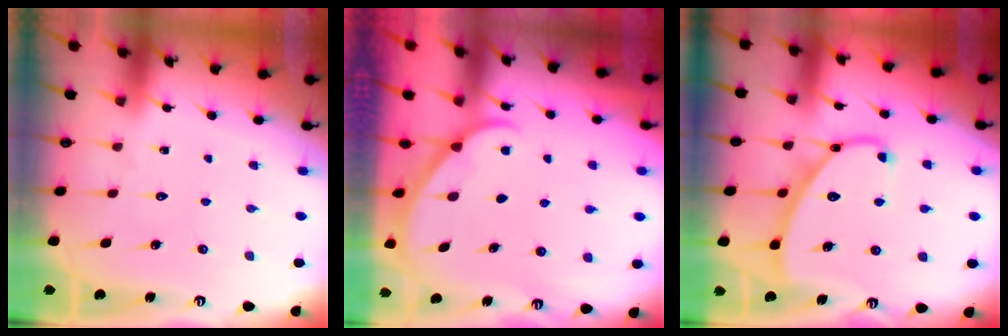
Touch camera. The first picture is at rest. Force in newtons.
{"total": 2.0, "press": 2.0, "slide": 0.3}
{"total": 9.9, "press": 9.9, "slide": 0.1}